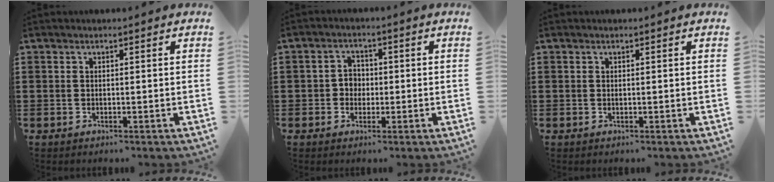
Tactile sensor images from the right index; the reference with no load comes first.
{"total": 2.6, "force": [-0.5, 2.3, 1.1], "torque": [-0.030, 0.007, -0.013]}
{"total": 0.0}